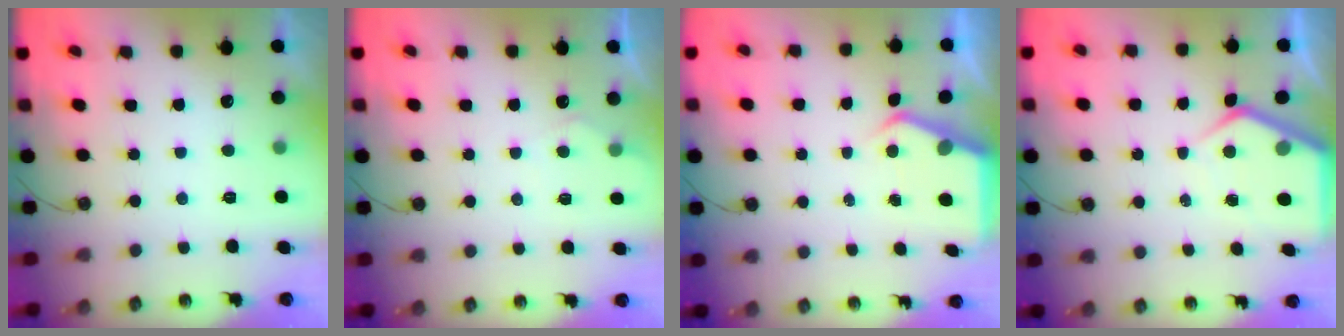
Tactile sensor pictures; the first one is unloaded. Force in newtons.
{"total": 4.0, "press": 4.0, "slide": 0.4}
{"total": 4.2, "press": 4.1, "slide": 0.6}
{"total": 6.5, "press": 6.5, "slide": 0.5}